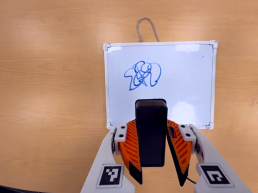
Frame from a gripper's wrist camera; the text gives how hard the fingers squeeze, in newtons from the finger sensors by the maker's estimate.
{"total": 8.0, "left": 7.5, "right": 8.5}